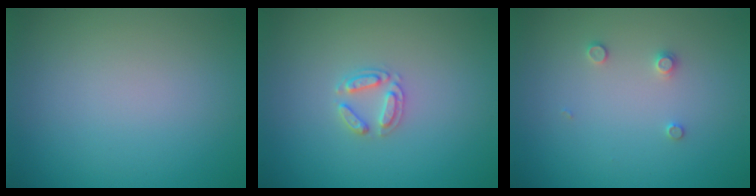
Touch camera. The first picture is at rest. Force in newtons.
{"total": 1.9, "press": 1.9, "slide": 0.3}
{"total": 1.0, "press": 1.0, "slide": 0.2}